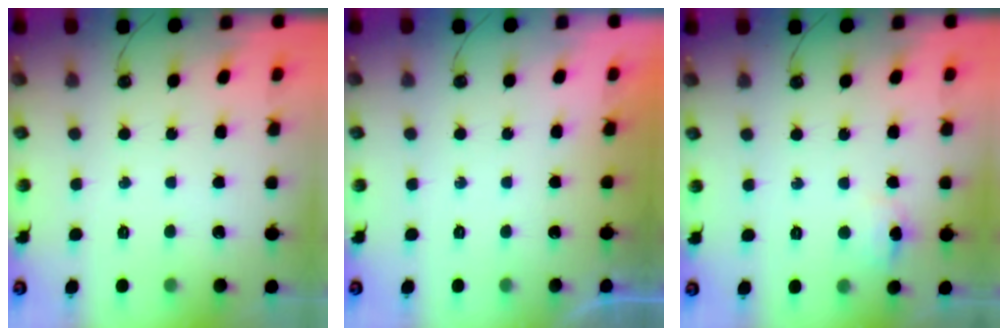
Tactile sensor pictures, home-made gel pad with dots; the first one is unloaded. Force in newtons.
{"total": 0.0}
{"total": 3.9, "press": 3.6, "slide": 1.5}